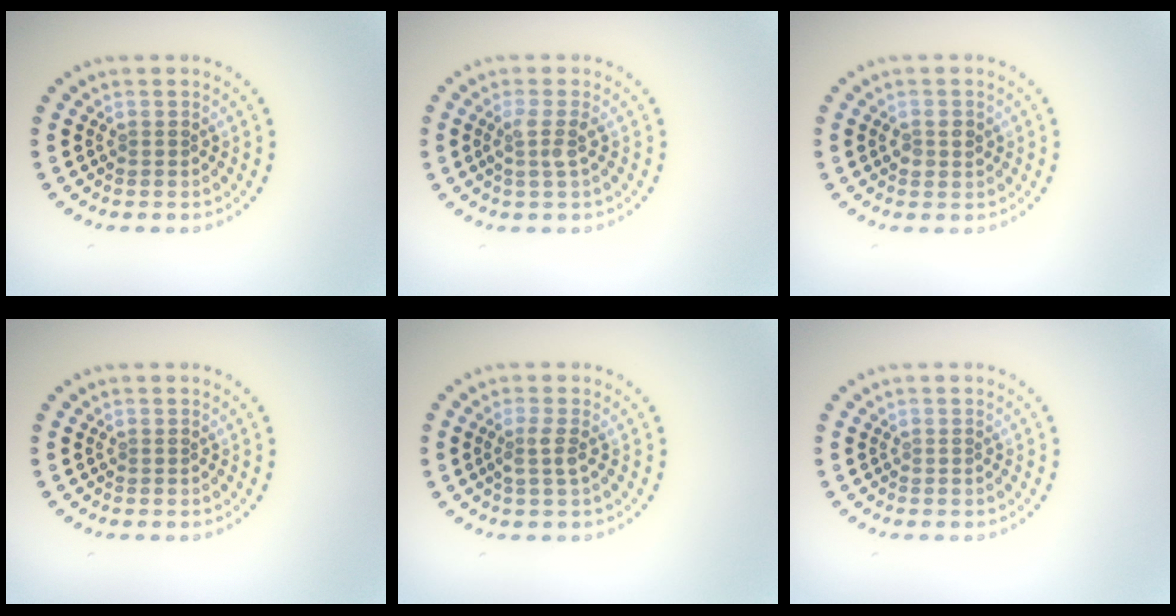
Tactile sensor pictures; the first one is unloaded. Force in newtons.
{"total": 1.8, "press": 1.4, "slide": 1.2}
{"total": 1.5, "press": 1.5, "slide": 0.1}
{"total": 0.0}
{"total": 1.7, "press": 1.3, "slide": 1.0}
{"total": 0.0}